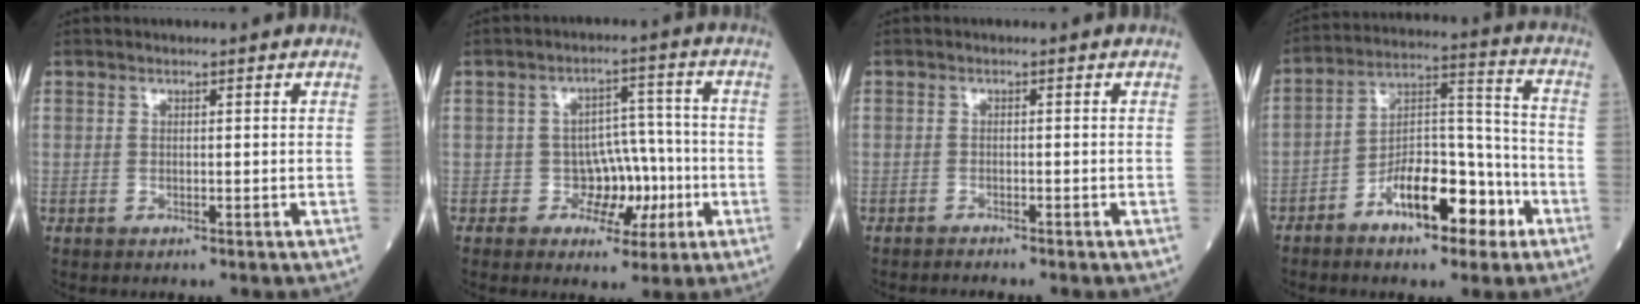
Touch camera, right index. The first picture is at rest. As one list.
[{"total": 5.8, "force": [-1.5, 4.8, 2.8], "torque": [-0.017, 0.019, -0.017]}, {"total": 1.3, "force": [-1.2, -0.2, 0.0], "torque": [-0.003, -0.002, -0.019]}, {"total": 12.0, "force": [-6.3, 4.9, 8.9], "torque": [-0.156, 0.029, -0.097]}]